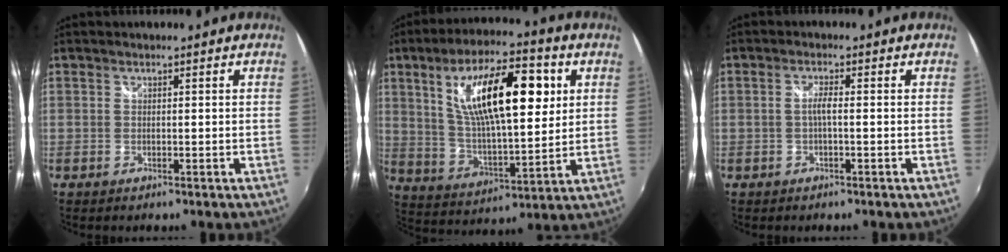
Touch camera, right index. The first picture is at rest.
{"total": 19.8, "force": [6.3, 7.0, 17.4], "torque": [-0.304, 0.016, 0.116]}
{"total": 1.7, "force": [-0.4, 0.0, 1.6], "torque": [-0.031, 0.002, -0.010]}